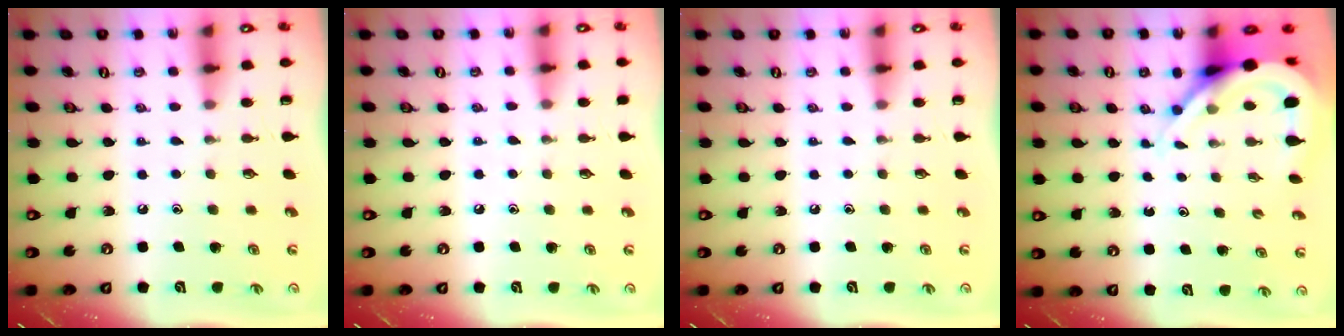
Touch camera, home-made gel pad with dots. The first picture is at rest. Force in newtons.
{"total": 4.0, "press": 3.9, "slide": 0.5}
{"total": 0.0}
{"total": 8.5, "press": 8.4, "slide": 1.1}